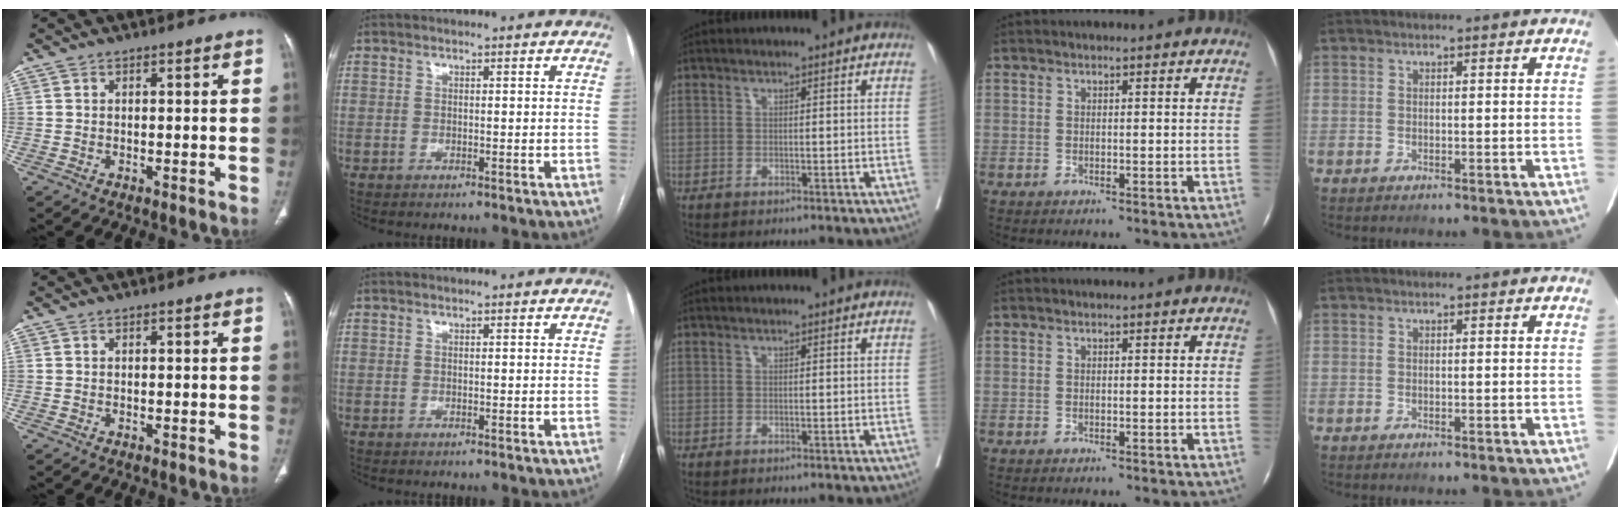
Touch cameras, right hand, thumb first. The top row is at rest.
{}